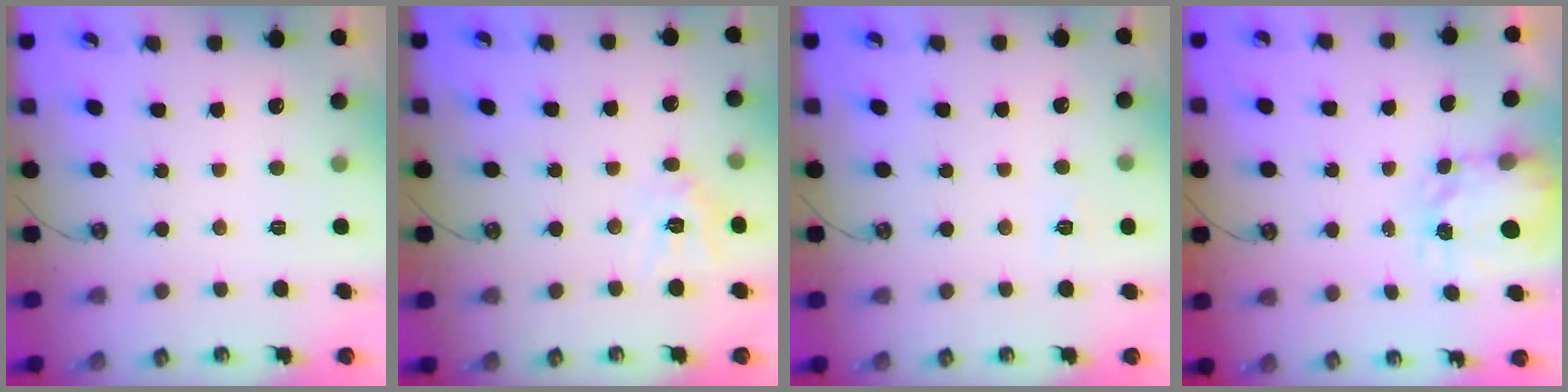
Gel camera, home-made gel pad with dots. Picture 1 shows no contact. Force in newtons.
{"total": 10.3, "press": 10.3, "slide": 0.7}
{"total": 4.6, "press": 4.6, "slide": 0.5}
{"total": 3.6, "press": 3.6, "slide": 0.4}